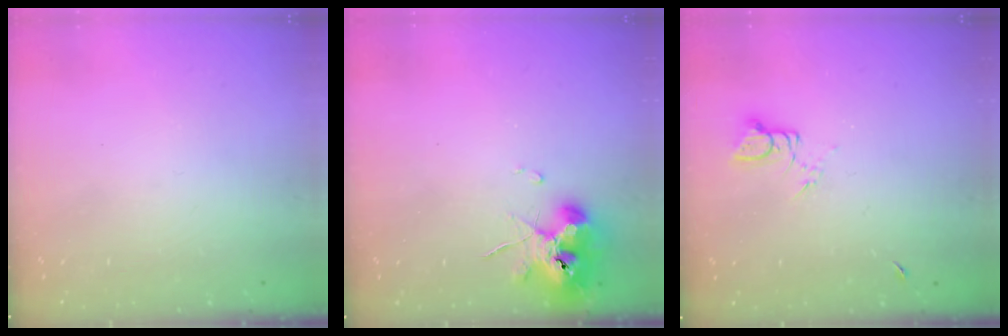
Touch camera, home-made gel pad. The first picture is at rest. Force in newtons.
{"total": 10.1, "press": 10.0, "slide": 1.4}
{"total": 3.7, "press": 3.7, "slide": 0.3}